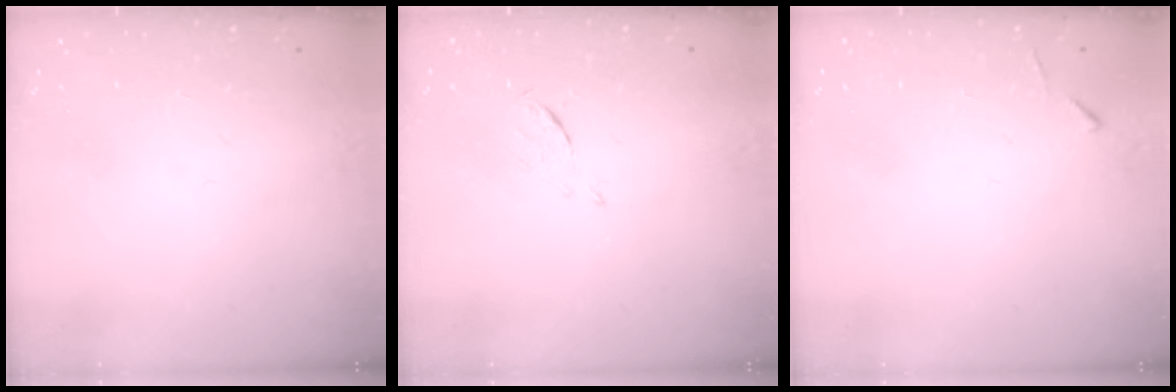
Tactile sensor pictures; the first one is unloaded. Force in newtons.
{"total": 5.2, "press": 5.1, "slide": 0.8}
{"total": 4.3, "press": 4.3, "slide": 0.6}